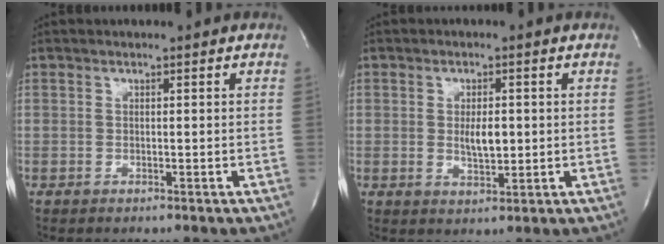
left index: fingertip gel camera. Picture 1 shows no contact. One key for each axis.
{"total": 3.7, "fx": 0.0, "fy": 1.4, "fz": 3.4, "tx": -0.061, "ty": -0.008, "tz": 0.004}